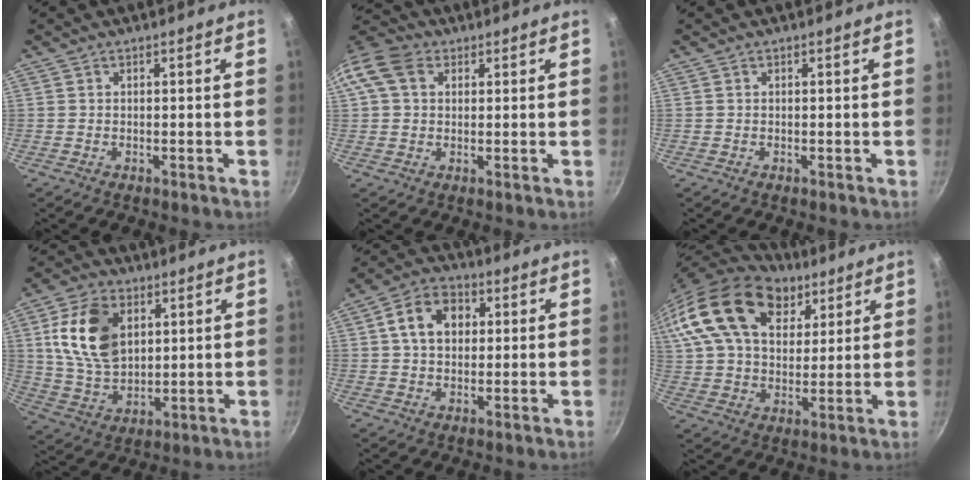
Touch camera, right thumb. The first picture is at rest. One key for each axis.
{"total": 10.0, "fx": 3.0, "fy": 7.5, "fz": 5.9, "tx": -0.107, "ty": 0.013, "tz": 0.041}
{"total": 0.0}
{"total": 15.5, "fx": 4.3, "fy": 10.3, "fz": 10.8, "tx": -0.179, "ty": -0.010, "tz": 0.088}
{"total": 9.5, "fx": 2.0, "fy": 7.1, "fz": 6.0, "tx": -0.079, "ty": 0.015, "tz": 0.022}
{"total": 27.0, "fx": 14.2, "fy": 17.0, "fz": 15.5, "tx": -0.301, "ty": 0.003, "tz": 0.253}